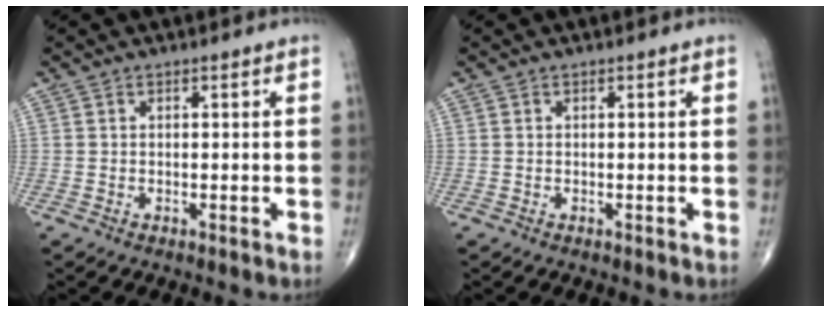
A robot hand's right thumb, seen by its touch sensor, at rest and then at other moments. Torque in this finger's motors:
{"motor_torque": [0.00, 0.00, 0.09, 0.09, 0.02]}